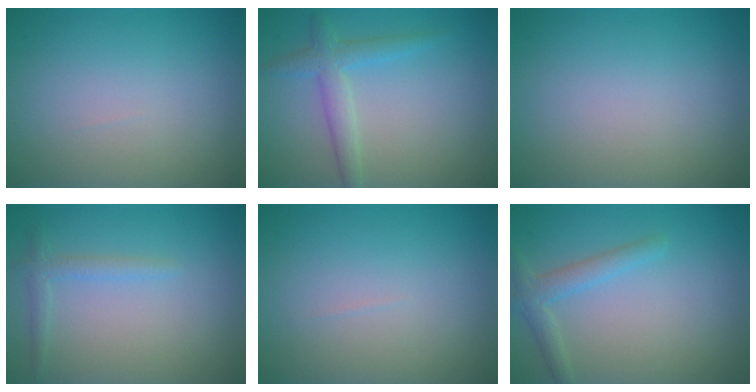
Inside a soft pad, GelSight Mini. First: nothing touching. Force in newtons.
{"total": 2.8, "press": 2.8, "slide": 0.1}
{"total": 0.0}
{"total": 1.4, "press": 1.4, "slide": 0.1}
{"total": 0.0}
{"total": 2.2, "press": 2.2, "slide": 0.0}